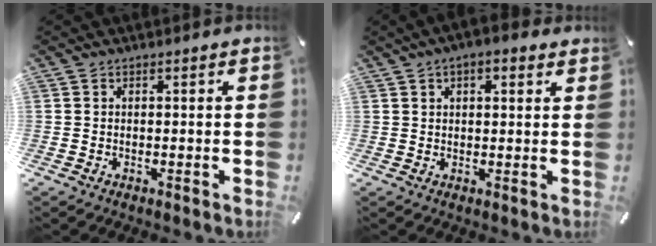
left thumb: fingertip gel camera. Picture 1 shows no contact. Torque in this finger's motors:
{"motor_torque": [1.75, 1.60, 1.35, -1.41, 0.22]}